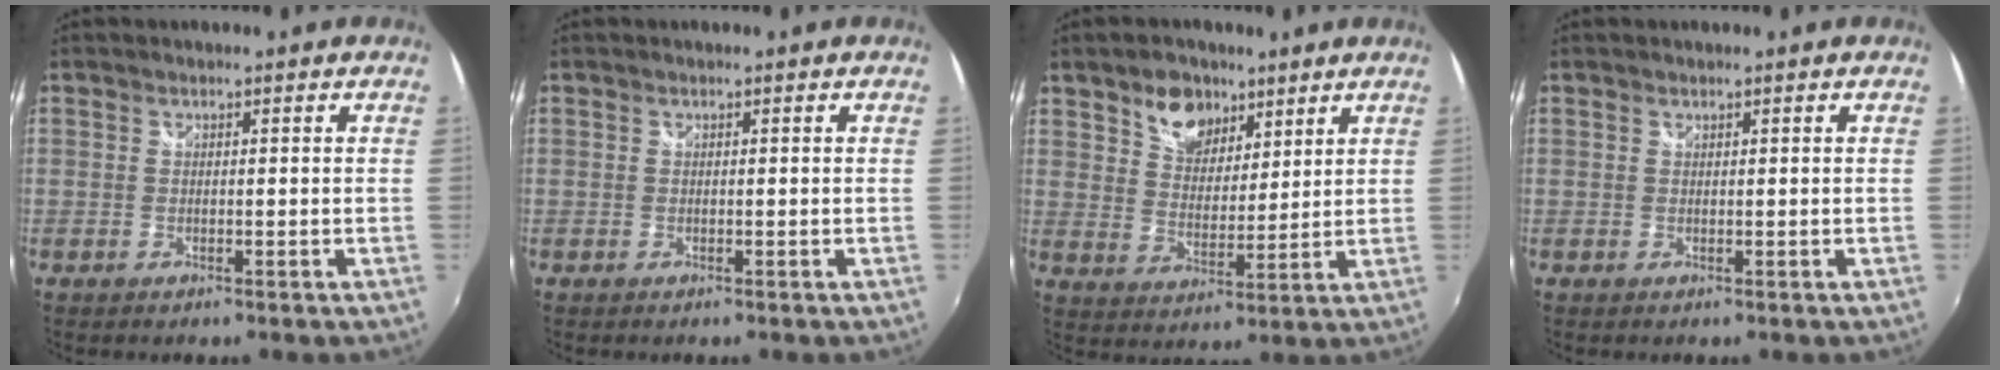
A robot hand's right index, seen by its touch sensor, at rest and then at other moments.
{"total": 0.0}
{"total": 8.8, "force": [5.7, 5.6, 3.6], "torque": [-0.058, 0.014, 0.102]}
{"total": 0.0}